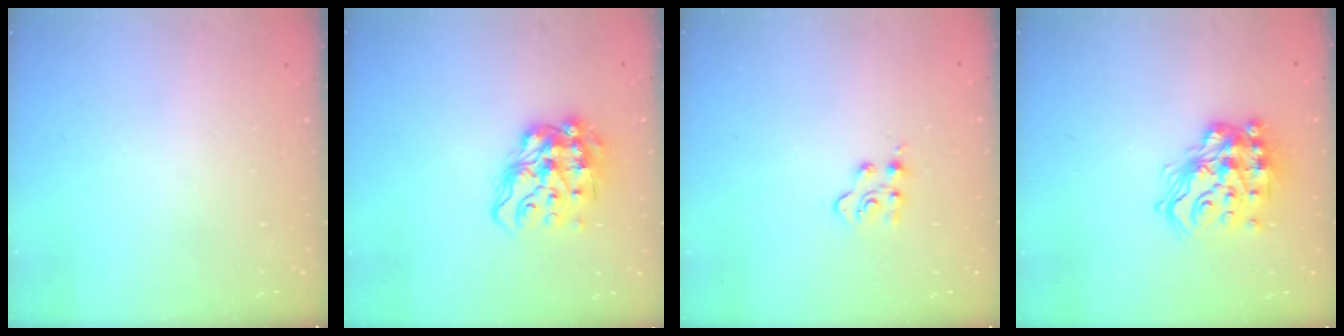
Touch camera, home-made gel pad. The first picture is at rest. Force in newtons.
{"total": 13.7, "press": 13.7, "slide": 1.2}
{"total": 5.5, "press": 5.5, "slide": 0.6}
{"total": 16.3, "press": 16.2, "slide": 2.1}